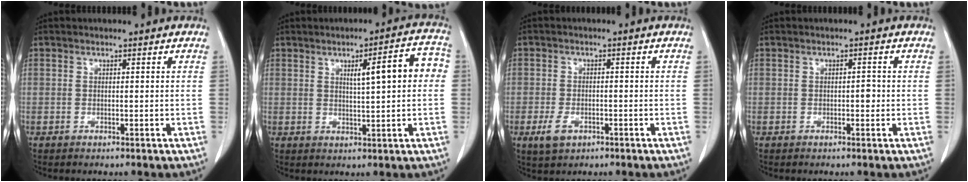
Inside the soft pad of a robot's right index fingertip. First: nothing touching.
{"total": 7.8, "force": [1.3, 1.2, 7.6], "torque": [-0.103, 0.022, 0.017]}
{"total": 3.4, "force": [-1.7, 2.1, 2.1], "torque": [-0.045, -0.002, -0.024]}
{"total": 1.2, "force": [-0.2, 0.6, 1.0], "torque": [-0.012, 0.003, -0.004]}